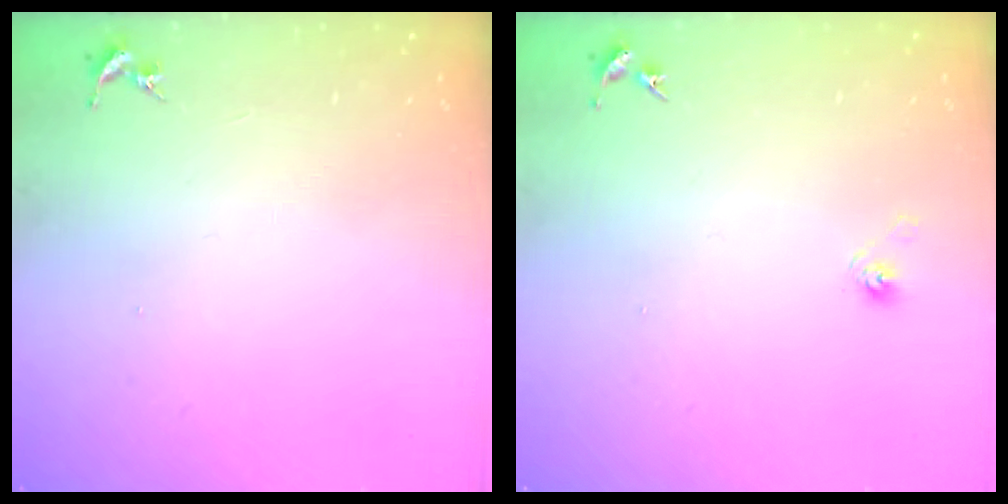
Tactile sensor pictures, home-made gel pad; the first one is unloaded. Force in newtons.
{"total": 2.9, "press": 2.6, "slide": 1.4}